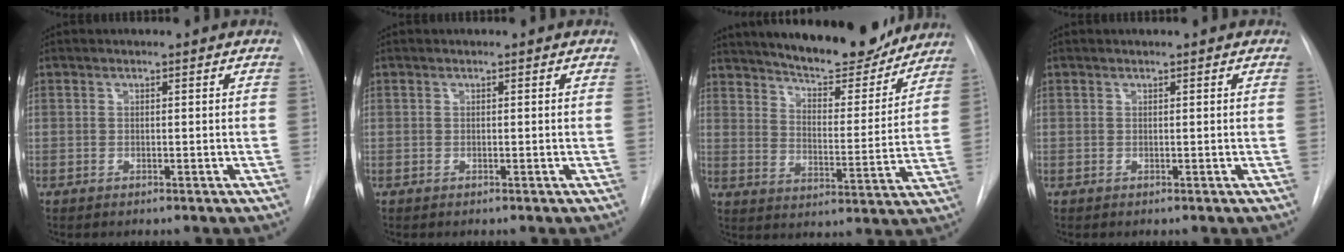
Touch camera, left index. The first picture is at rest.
{"total": 0.0}
{"total": 19.3, "force": [17.0, 4.2, 8.1], "torque": [-0.125, -0.021, 0.236]}
{"total": 0.6, "force": [0.3, 0.2, 0.5], "torque": [-0.006, 0.005, 0.001]}